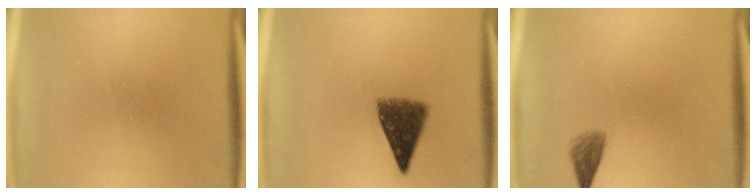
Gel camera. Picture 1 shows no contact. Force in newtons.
{"total": 7.7}
{"total": 2.0}